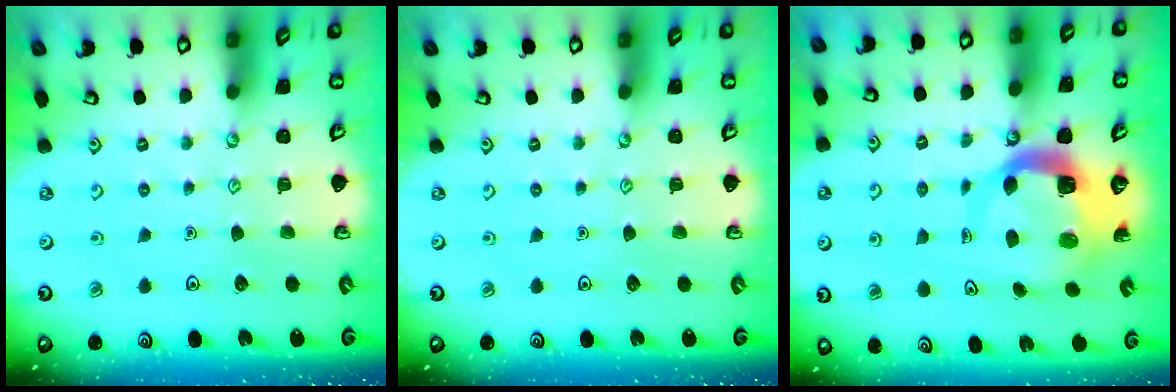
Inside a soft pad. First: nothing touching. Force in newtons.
{"total": 0.0}
{"total": 7.8, "press": 7.7, "slide": 1.1}